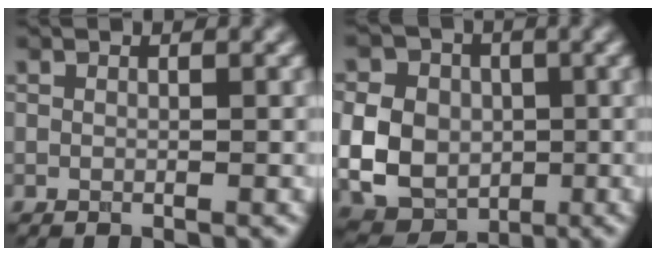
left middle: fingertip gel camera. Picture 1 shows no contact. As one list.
[{"total": 7.8, "force": [-0.3, 6.5, 4.4], "torque": [-0.085, -0.001, -0.016]}]